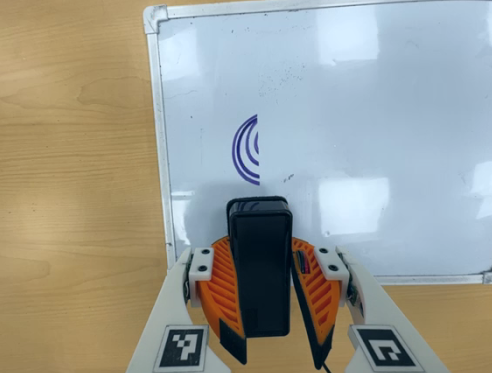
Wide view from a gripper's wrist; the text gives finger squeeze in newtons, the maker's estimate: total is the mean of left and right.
{"total": 11.9, "left": 10.4, "right": 13.4}